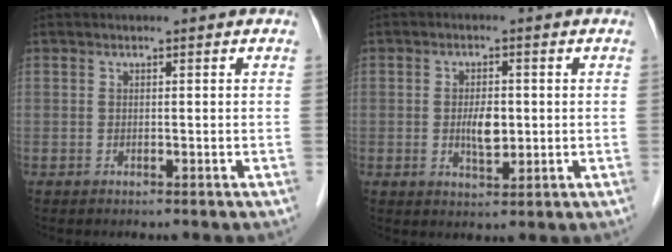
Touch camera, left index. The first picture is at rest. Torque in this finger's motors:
{"motor_torque": [0.17, 0.12, 0.10, 0.05]}